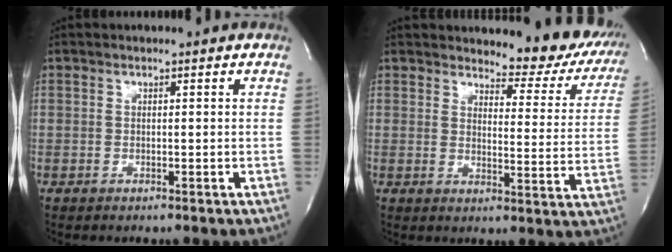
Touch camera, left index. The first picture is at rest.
{"total": 12.4, "force": [11.3, 3.7, 3.2], "torque": [-0.010, -0.043, 0.107]}